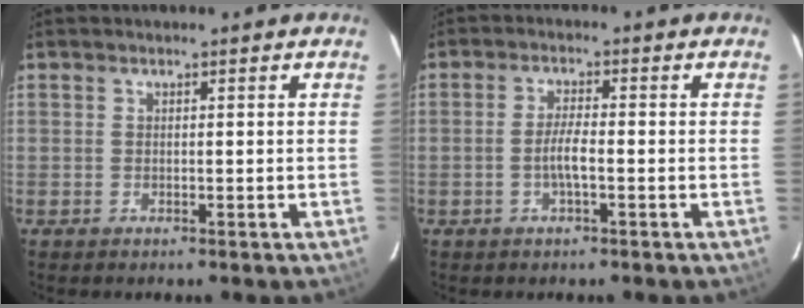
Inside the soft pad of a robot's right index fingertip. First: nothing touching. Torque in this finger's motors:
{"motor_torque": [0.69, -0.13, 0.38, 0.05]}